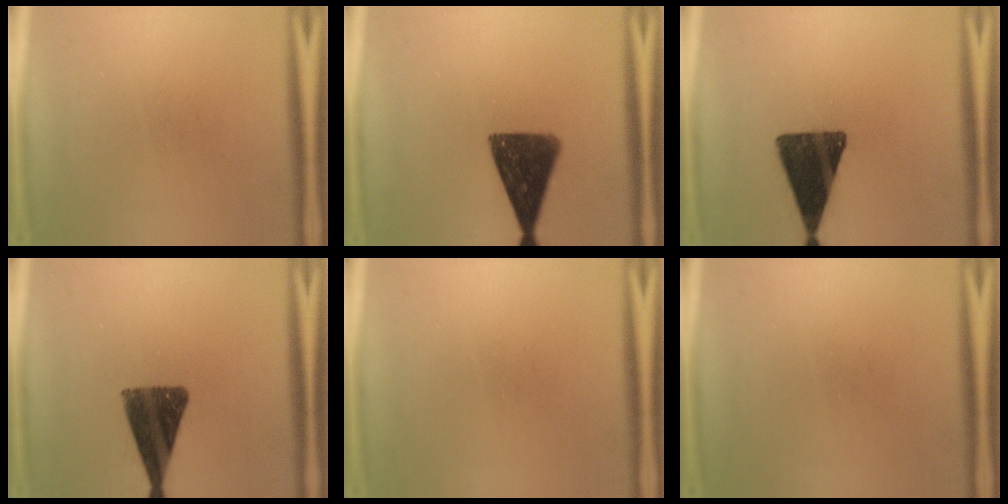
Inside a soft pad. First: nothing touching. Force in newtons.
{"total": 12.7}
{"total": 14.9}
{"total": 12.2}
{"total": 0.0}
{"total": 0.0}